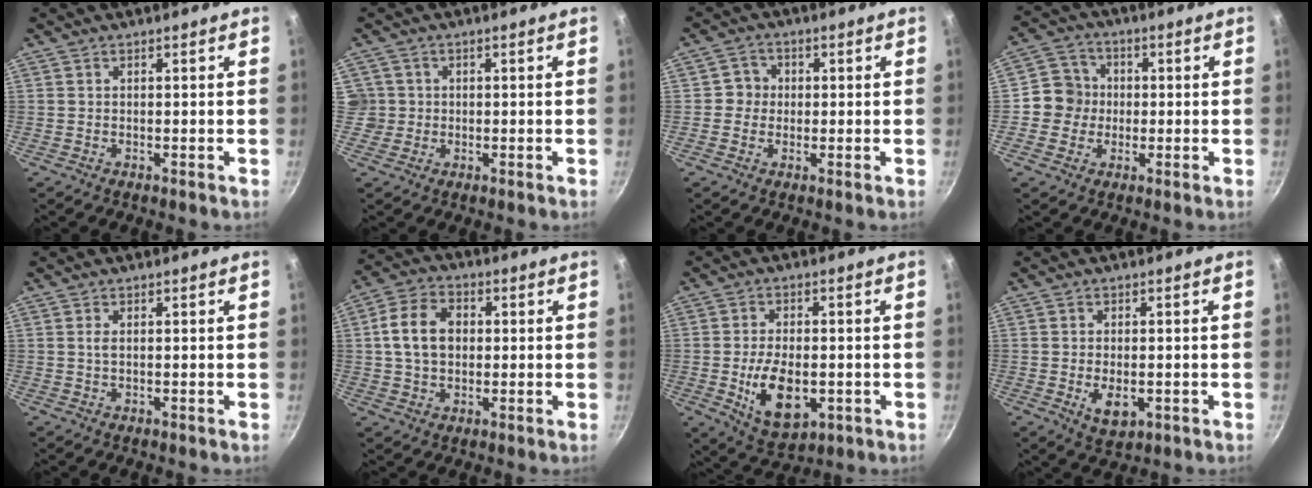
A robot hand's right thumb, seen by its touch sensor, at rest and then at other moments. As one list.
[{"total": 3.7, "force": [0.1, 3.6, 0.5], "torque": [0.017, 0.009, 0.000]}, {"total": 3.7, "force": [0.0, 3.6, 0.9], "torque": [0.015, 0.008, -0.008]}, {"total": 6.9, "force": [-0.4, 6.6, 2.0], "torque": [0.003, 0.015, -0.025]}, {"total": 1.0, "force": [0.2, 0.4, 0.9], "torque": [-0.019, 0.000, 0.003]}, {"total": 10.1, "force": [1.0, 7.5, 6.7], "torque": [-0.106, 0.017, 0.010]}, {"total": 11.5, "force": [-2.3, 6.5, 9.2], "torque": [-0.145, -0.002, -0.025]}, {"total": 5.4, "force": [-1.2, 3.1, 4.3], "torque": [-0.065, -0.006, -0.010]}]